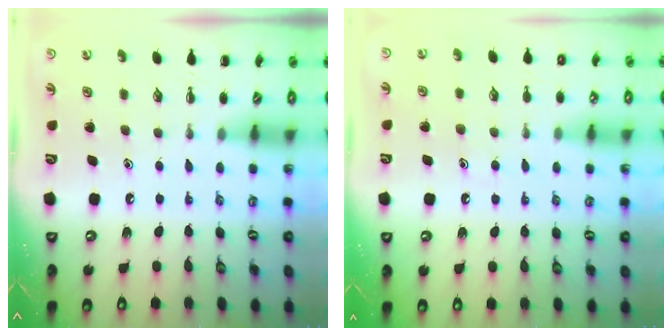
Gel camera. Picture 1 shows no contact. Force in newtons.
{"total": 6.5, "press": 6.4, "slide": 1.1}